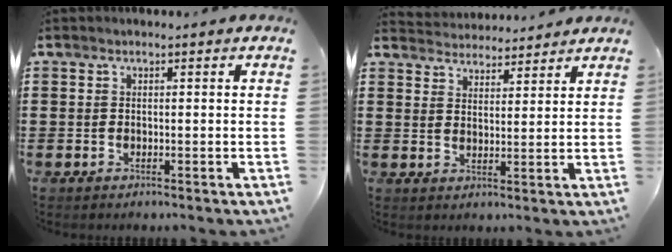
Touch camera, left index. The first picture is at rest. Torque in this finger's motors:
{"motor_torque": [0.46, -0.45, 0.22, 0.07]}